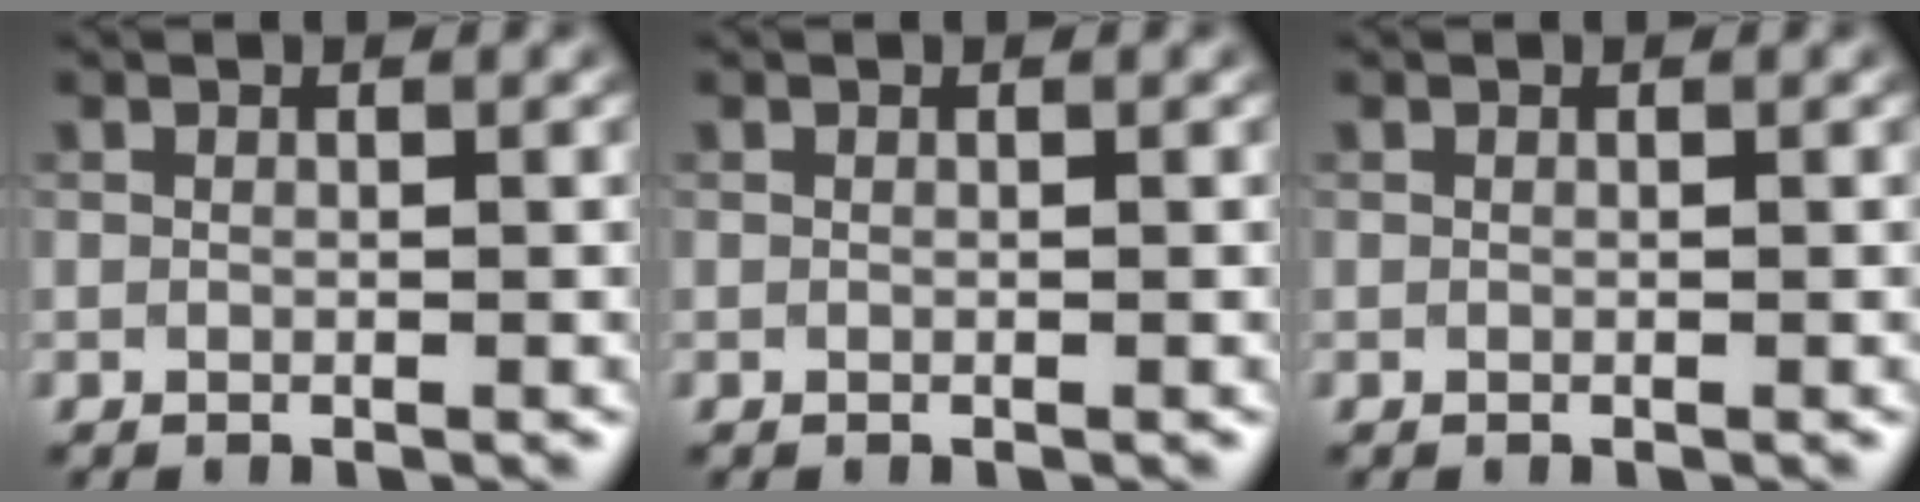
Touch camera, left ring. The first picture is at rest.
{"total": 0.0}
{"total": 0.0}